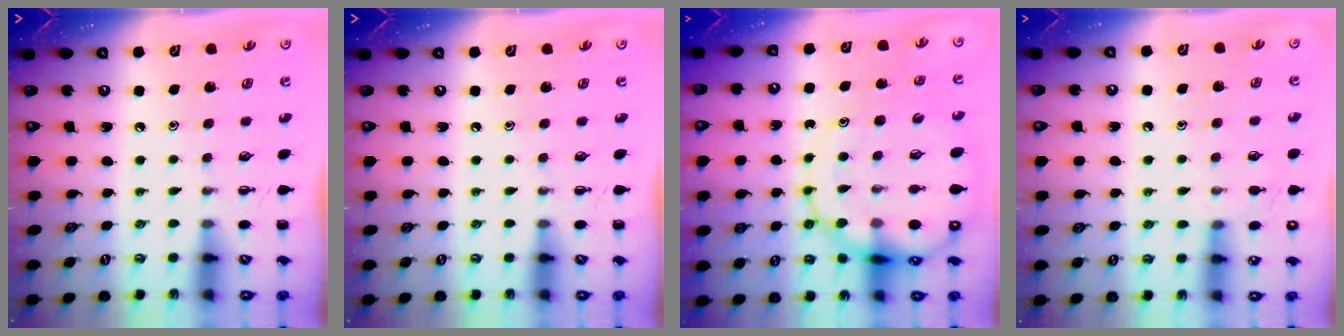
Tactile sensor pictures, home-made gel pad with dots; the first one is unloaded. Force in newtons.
{"total": 0.0}
{"total": 15.9, "press": 15.6, "slide": 3.3}
{"total": 9.5, "press": 9.1, "slide": 2.6}